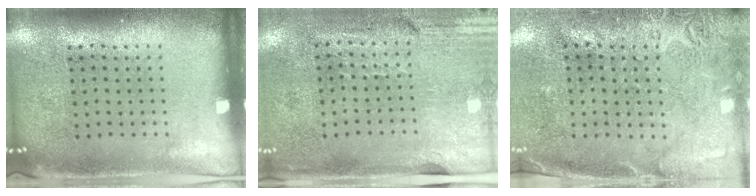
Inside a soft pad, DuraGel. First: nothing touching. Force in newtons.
{"total": 2.9, "press": 2.5, "slide": 1.5}
{"total": 2.8, "press": 2.2, "slide": 1.7}